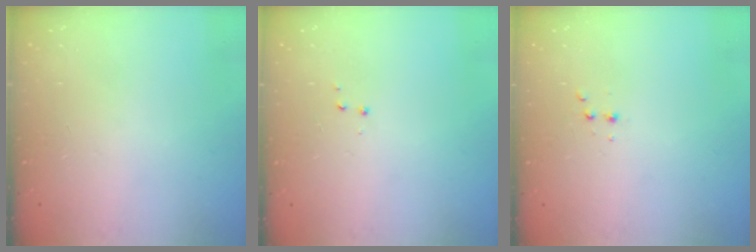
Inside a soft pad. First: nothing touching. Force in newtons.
{"total": 2.9, "press": 2.8, "slide": 0.4}
{"total": 2.5, "press": 2.4, "slide": 0.5}